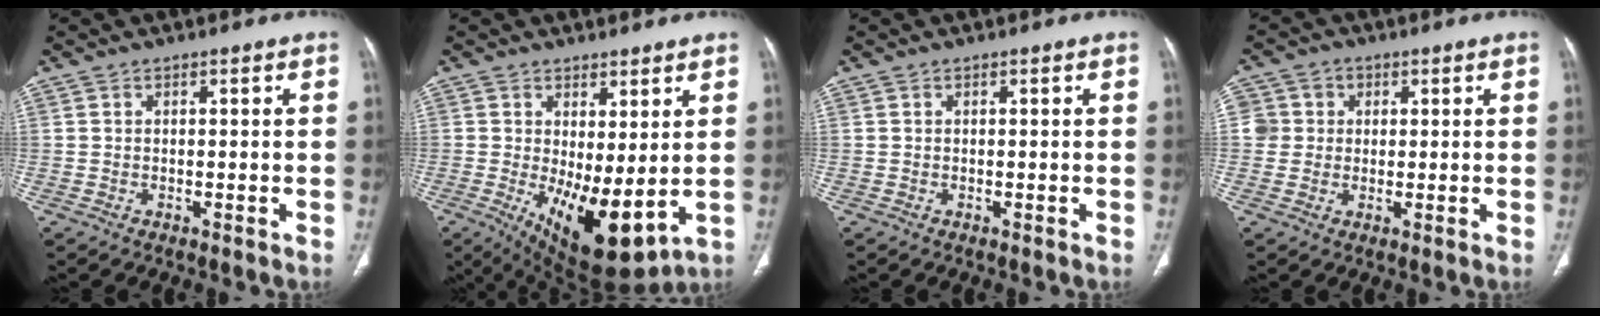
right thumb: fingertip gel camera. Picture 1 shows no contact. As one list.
[{"total": 13.0, "force": [-0.9, 5.4, 11.8], "torque": [-0.177, -0.027, 0.007]}, {"total": 0.0}, {"total": 5.1, "force": [0.9, 5.0, 0.8], "torque": [0.015, 0.008, 0.014]}]